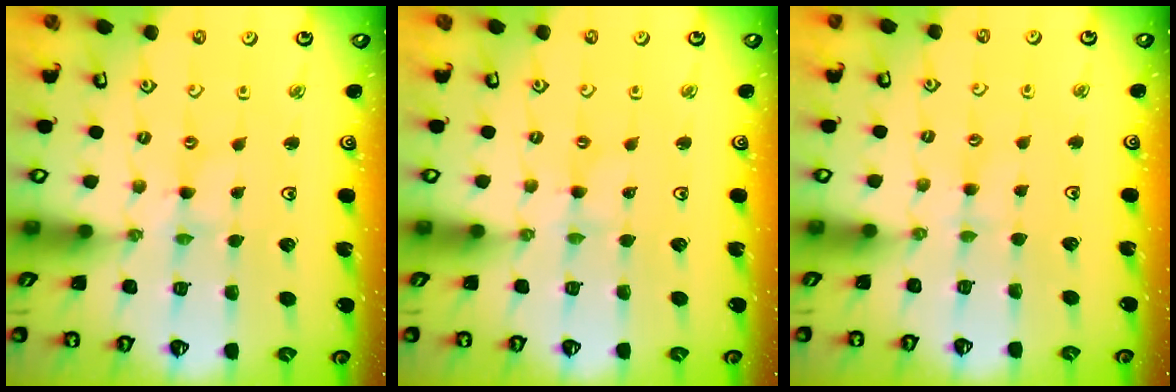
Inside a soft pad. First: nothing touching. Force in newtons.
{"total": 0.8, "press": 0.8, "slide": 0.1}
{"total": 1.5, "press": 1.5, "slide": 0.3}